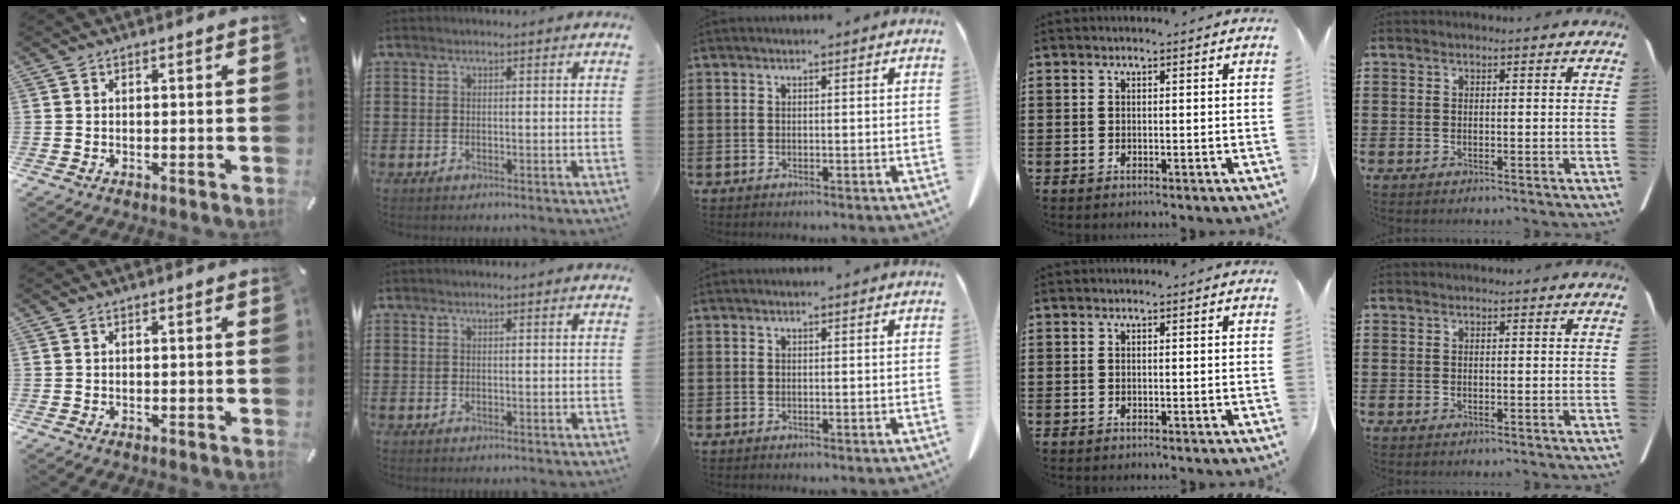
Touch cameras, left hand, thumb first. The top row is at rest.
{}